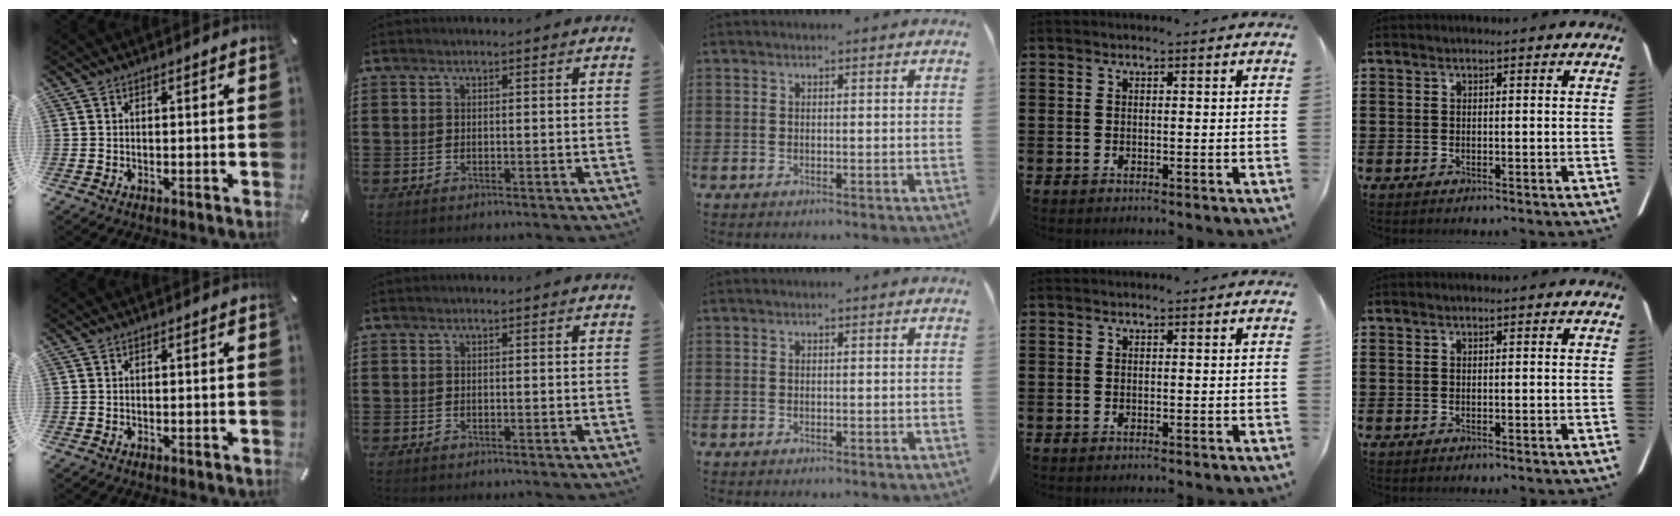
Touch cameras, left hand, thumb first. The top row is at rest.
{}